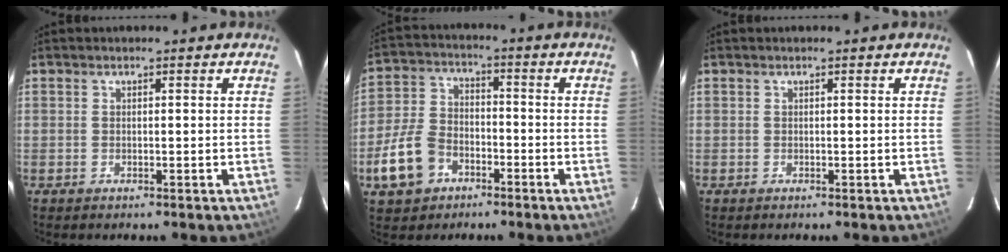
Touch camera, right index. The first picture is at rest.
{"total": 11.1, "force": [-5.4, 7.8, 5.7], "torque": [-0.142, 0.017, -0.098]}
{"total": 0.0}